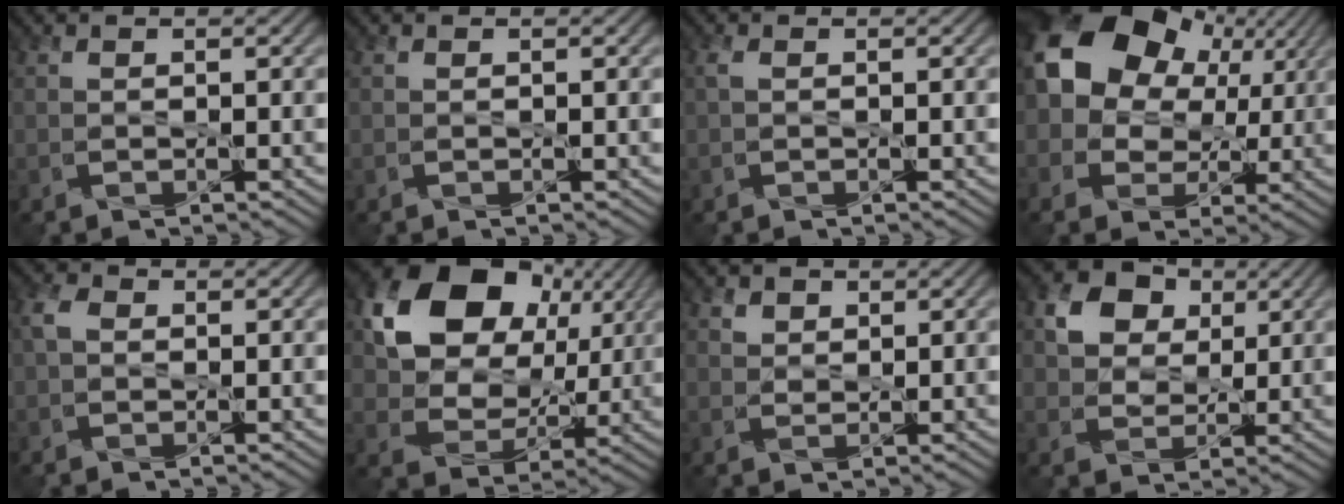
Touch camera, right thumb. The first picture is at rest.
{"total": 0.0}
{"total": 0.7, "force": [0.2, 0.2, 0.7], "torque": [-0.017, 0.002, 0.002]}
{"total": 15.3, "force": [4.8, 11.2, 9.3], "torque": [-0.181, 0.022, 0.086]}
{"total": 2.3, "force": [0.1, 1.7, 1.5], "torque": [-0.036, 0.002, -0.003]}
{"total": 15.4, "force": [6.4, 11.5, 8.1], "torque": [-0.166, 0.023, 0.128]}
{"total": 1.8, "force": [1.3, 1.2, 0.0], "torque": [0.000, 0.000, 0.024]}
{"total": 6.8, "force": [3.2, 5.3, 2.8], "torque": [-0.065, 0.005, 0.044]}